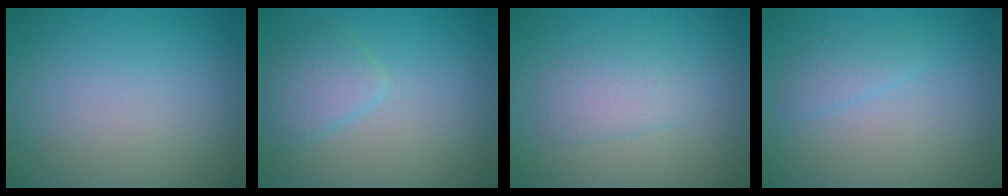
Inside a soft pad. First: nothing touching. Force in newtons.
{"total": 2.4, "press": 2.4, "slide": 0.1}
{"total": 2.1, "press": 2.1, "slide": 0.1}
{"total": 1.2, "press": 1.2, "slide": 0.1}